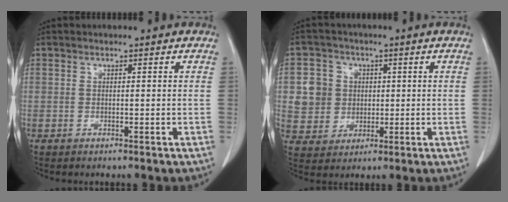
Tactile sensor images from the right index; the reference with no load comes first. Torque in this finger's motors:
{"motor_torque": [0.50, 0.20, 0.16, 0.05]}